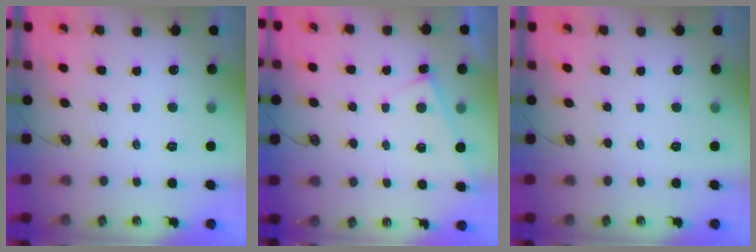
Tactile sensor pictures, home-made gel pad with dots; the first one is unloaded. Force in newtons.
{"total": 3.2, "press": 3.2, "slide": 0.3}
{"total": 0.0}